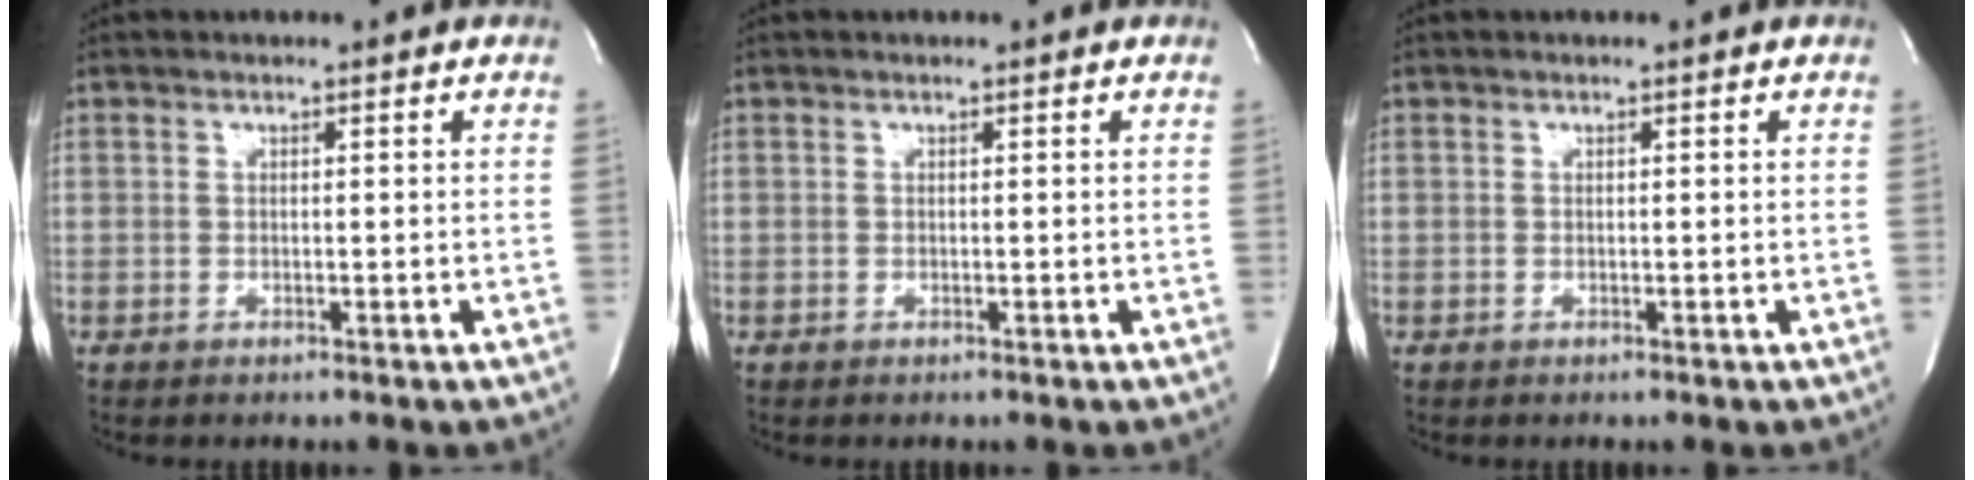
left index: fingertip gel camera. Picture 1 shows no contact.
{"total": 0.0}
{"total": 0.0}